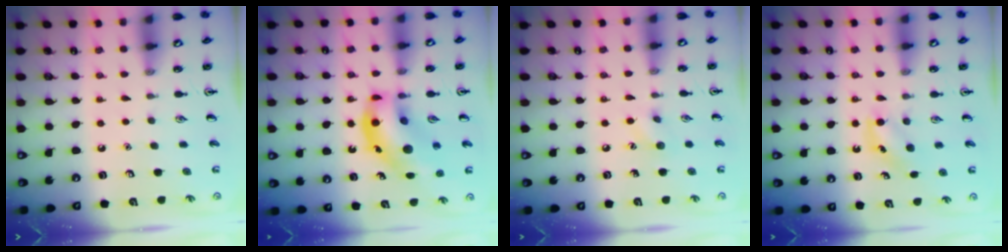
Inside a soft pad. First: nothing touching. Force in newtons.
{"total": 15.9, "press": 15.6, "slide": 3.2}
{"total": 6.3, "press": 6.1, "slide": 1.8}
{"total": 4.4, "press": 4.2, "slide": 1.4}